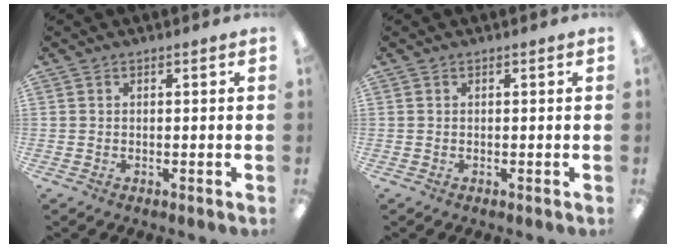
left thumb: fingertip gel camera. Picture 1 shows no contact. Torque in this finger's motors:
{"motor_torque": [-0.04, -0.04, 0.14, 0.06, 0.00]}